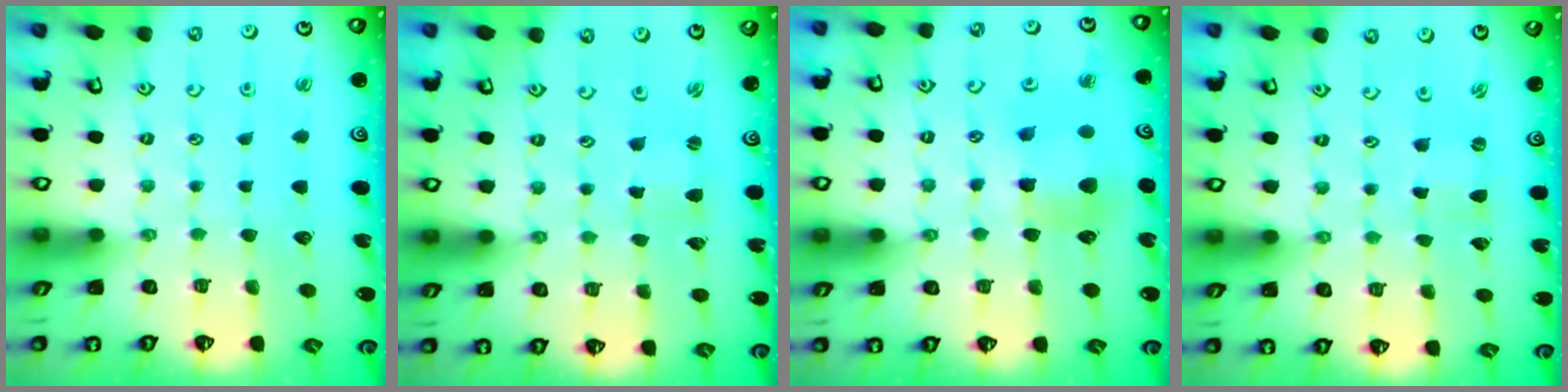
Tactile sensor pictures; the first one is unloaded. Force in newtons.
{"total": 2.4, "press": 2.4, "slide": 0.5}
{"total": 7.2, "press": 7.2, "slide": 0.6}
{"total": 0.0}